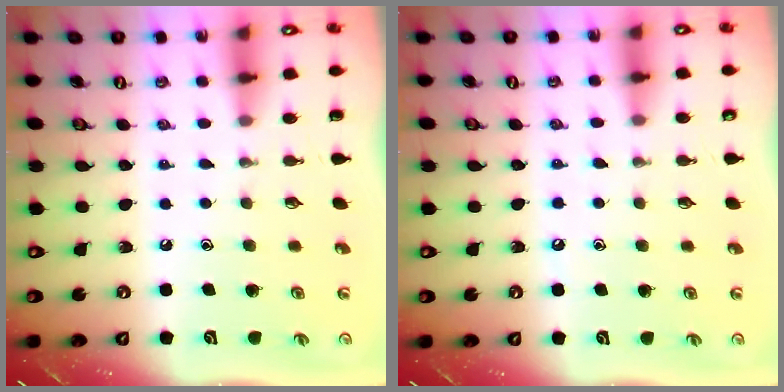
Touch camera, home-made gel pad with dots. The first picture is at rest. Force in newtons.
{"total": 5.0, "press": 5.0, "slide": 0.6}